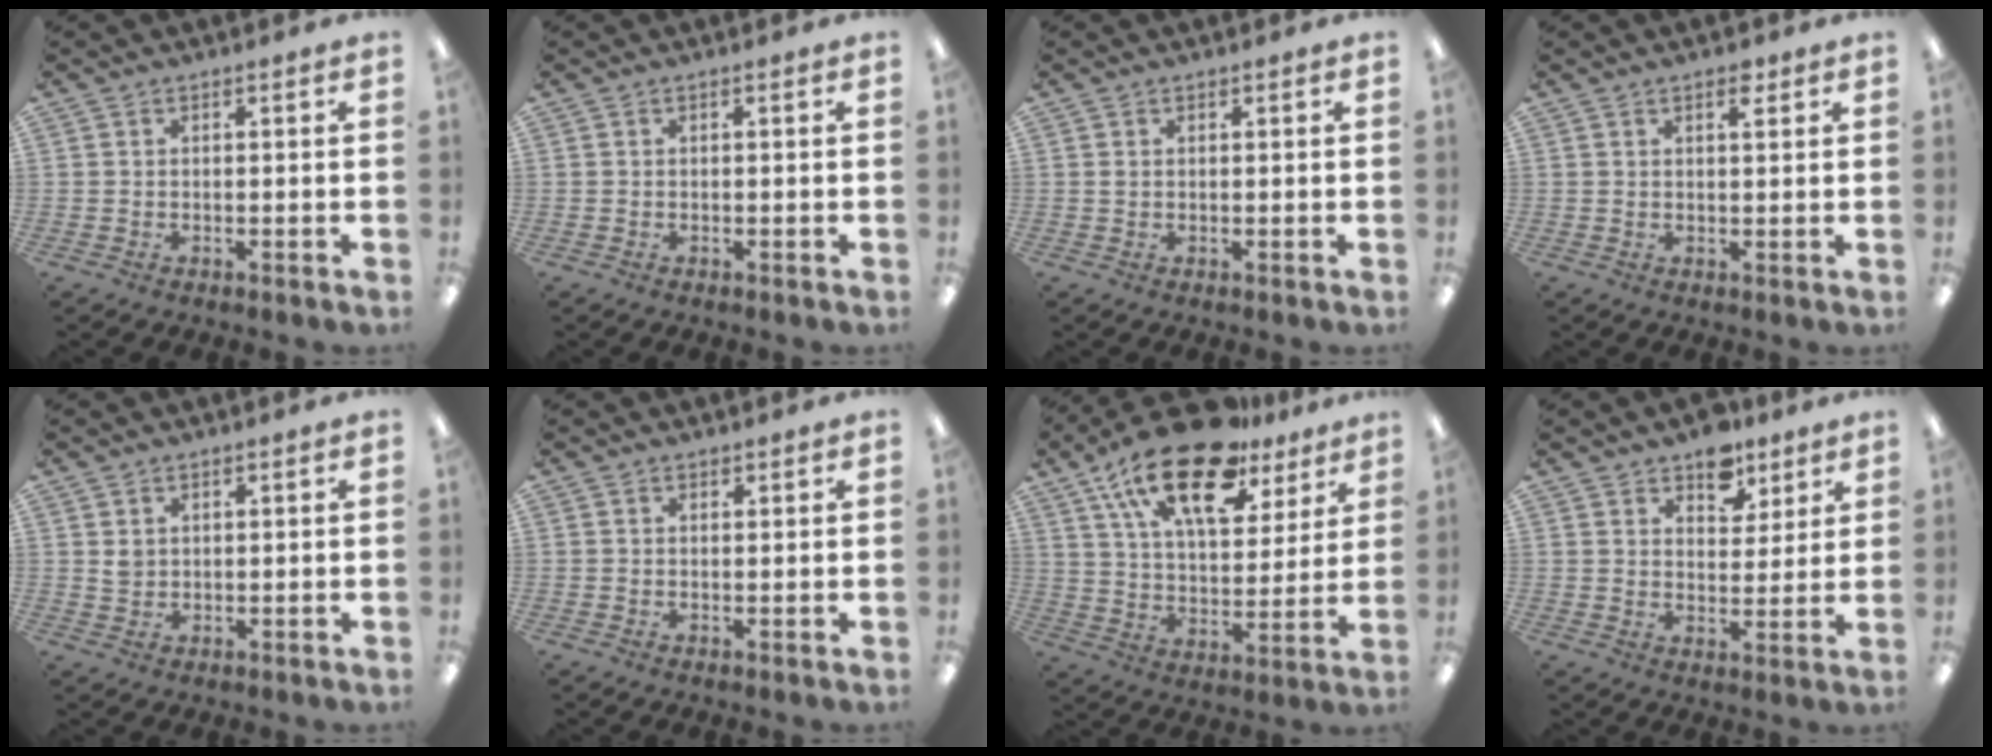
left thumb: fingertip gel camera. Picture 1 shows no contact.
{"total": 0.0}
{"total": 0.7, "force": [0.4, 0.5, 0.3], "torque": [-0.008, 0.002, 0.007]}
{"total": 2.7, "force": [1.9, 0.9, 1.7], "torque": [-0.021, -0.006, 0.031]}
{"total": 2.2, "force": [1.2, 1.8, 0.7], "torque": [-0.007, -0.001, 0.020]}
{"total": 0.9, "force": [0.8, 0.3, 0.0], "torque": [0.000, -0.001, 0.016]}
{"total": 22.5, "force": [14.4, 10.0, 14.1], "torque": [-0.238, -0.074, 0.251]}
{"total": 8.7, "force": [6.4, 5.1, 2.8], "torque": [-0.024, -0.039, 0.113]}